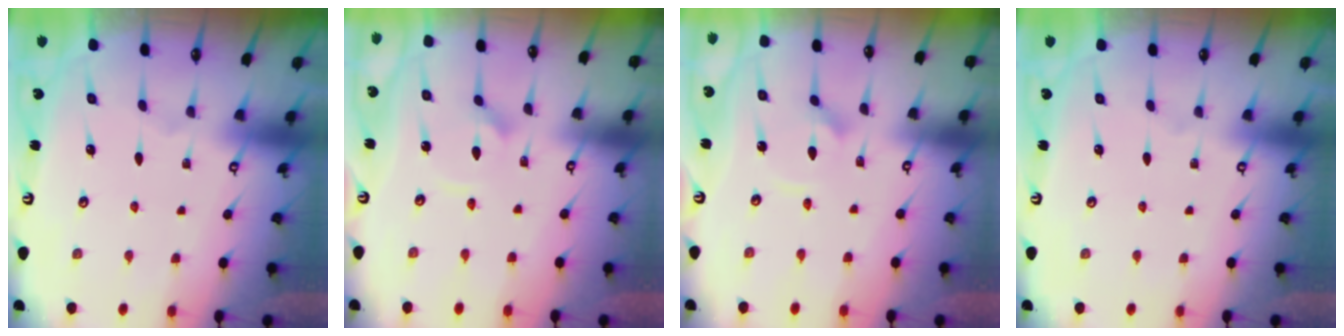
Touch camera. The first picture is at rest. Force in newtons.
{"total": 2.8, "press": 2.8, "slide": 0.4}
{"total": 2.8, "press": 2.8, "slide": 0.4}
{"total": 0.0}